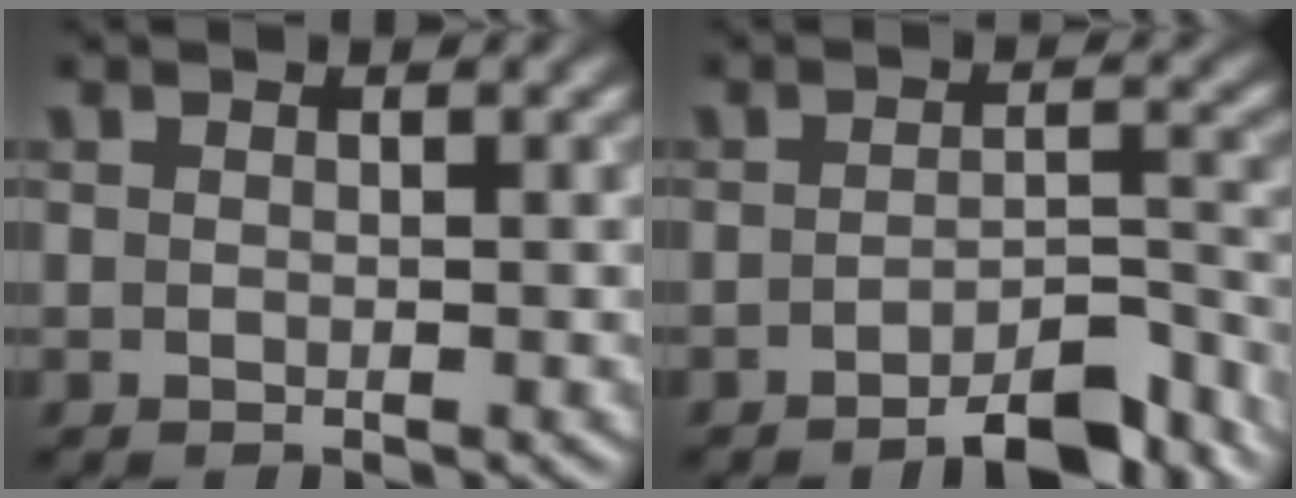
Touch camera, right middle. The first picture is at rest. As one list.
[{"total": 5.3, "force": [-3.9, 1.3, 3.2], "torque": [-0.044, 0.007, -0.057]}]